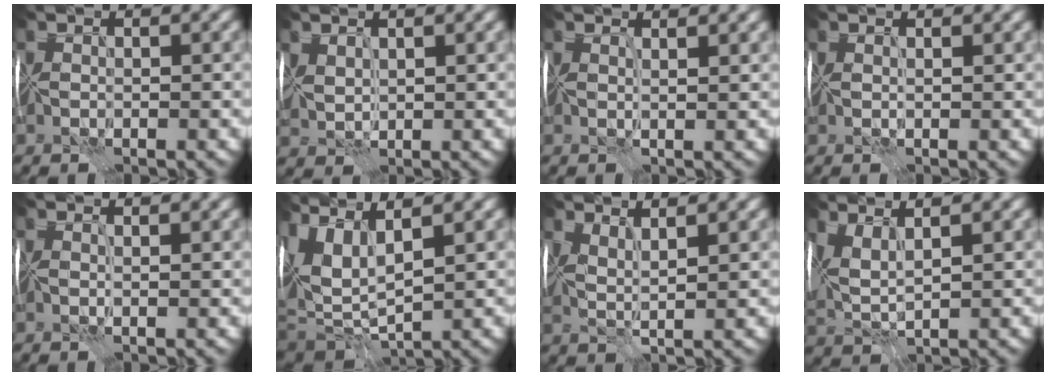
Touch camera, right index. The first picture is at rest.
{"total": 1.5, "force": [0.8, 0.7, 1.1], "torque": [-0.034, 0.000, 0.023]}
{"total": 1.7, "force": [1.3, -0.3, 1.1], "torque": [-0.012, 0.002, 0.007]}
{"total": 0.9, "force": [0.8, -0.3, 0.3], "torque": [-0.010, 0.000, 0.014]}
{"total": 0.6, "force": [0.3, -0.4, 0.4], "torque": [-0.007, -0.005, 0.002]}
{"total": 7.8, "force": [2.2, 3.0, 6.9], "torque": [-0.162, -0.005, 0.048]}
{"total": 1.9, "force": [1.1, -0.5, 1.5], "torque": [-0.035, -0.001, 0.025]}
{"total": 3.0, "force": [1.6, 0.4, 2.5], "torque": [-0.069, 0.004, 0.039]}